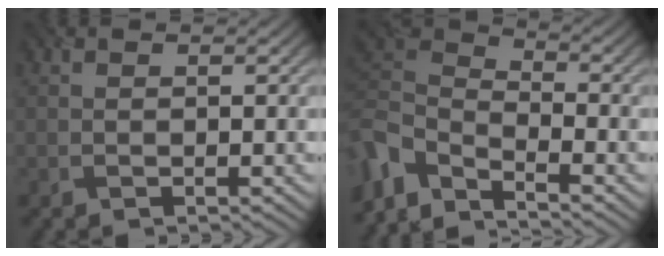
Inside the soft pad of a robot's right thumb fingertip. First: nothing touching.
{"total": 5.9, "force": [-3.8, 2.2, 3.9], "torque": [-0.090, -0.003, -0.099]}